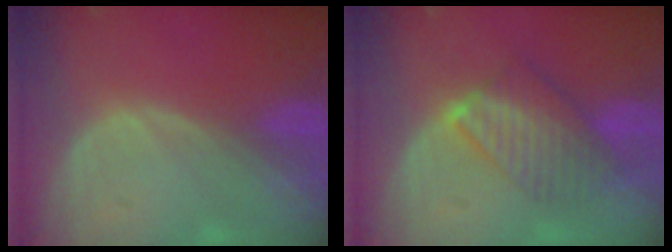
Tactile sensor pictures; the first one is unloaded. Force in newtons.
{"total": 6.9, "press": 6.8, "slide": 1.2}